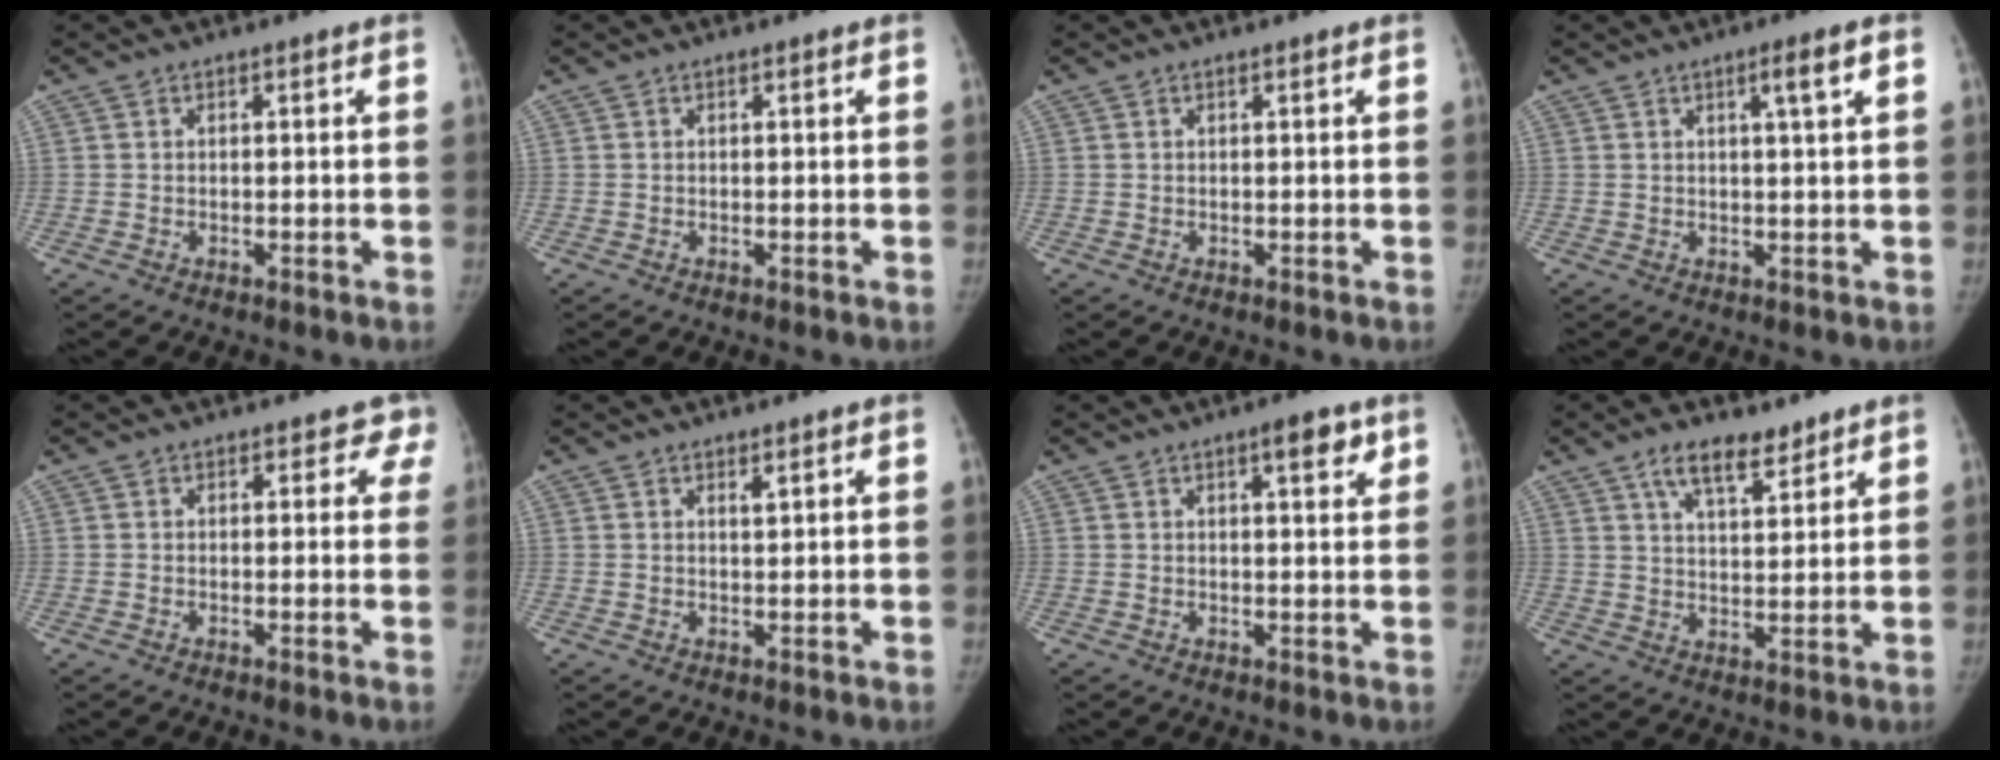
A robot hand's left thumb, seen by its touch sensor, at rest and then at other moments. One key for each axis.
{"total": 0.0}
{"total": 0.0}
{"total": 3.7, "fx": 1.6, "fy": -0.1, "fz": 3.3, "tx": -0.054, "ty": -0.003, "tz": 0.026}
{"total": 3.0, "fx": 2.0, "fy": 2.1, "fz": 0.6, "tx": 0.029, "ty": -0.006, "tz": 0.000}
{"total": 0.9, "fx": 0.6, "fy": 0.1, "fz": 0.6, "tx": -0.007, "ty": -0.004, "tz": 0.010}
{"total": 4.1, "fx": 2.3, "fy": 1.3, "fz": 3.2, "tx": -0.033, "ty": -0.009, "tz": 0.030}
{"total": 7.8, "fx": 5.5, "fy": 3.2, "fz": 4.6, "tx": -0.055, "ty": -0.033, "tz": 0.096}